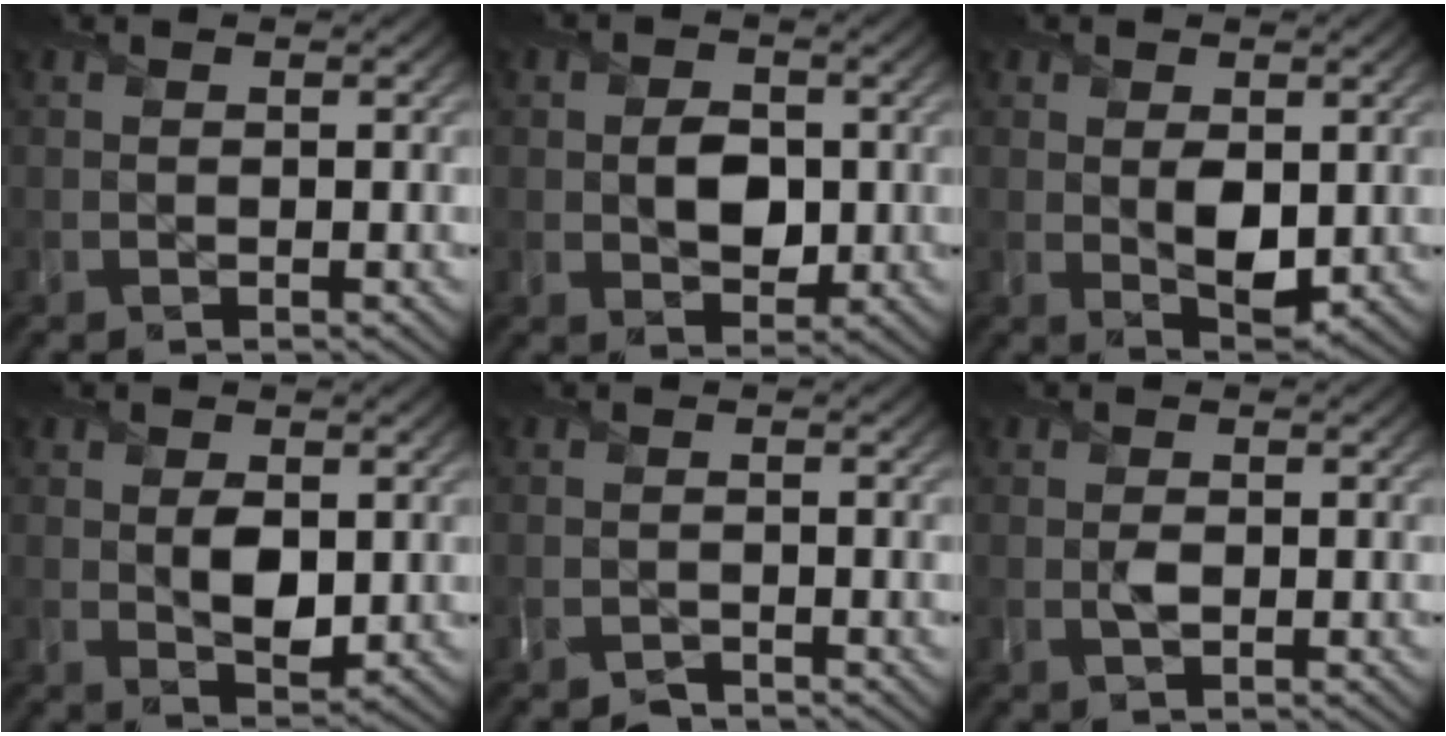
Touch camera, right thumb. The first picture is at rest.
{"total": 4.3, "force": [-0.1, 3.3, 2.8], "torque": [-0.050, -0.007, -0.005]}
{"total": 3.8, "force": [0.4, 2.4, 3.0], "torque": [-0.057, -0.009, 0.014]}
{"total": 3.8, "force": [0.4, 2.4, 3.0], "torque": [-0.061, -0.007, 0.015]}
{"total": 1.3, "force": [-1.2, 0.4, 0.1], "torque": [-0.002, -0.002, -0.026]}
{"total": 1.0, "force": [0.1, 0.6, 0.7], "torque": [-0.011, -0.002, 0.001]}